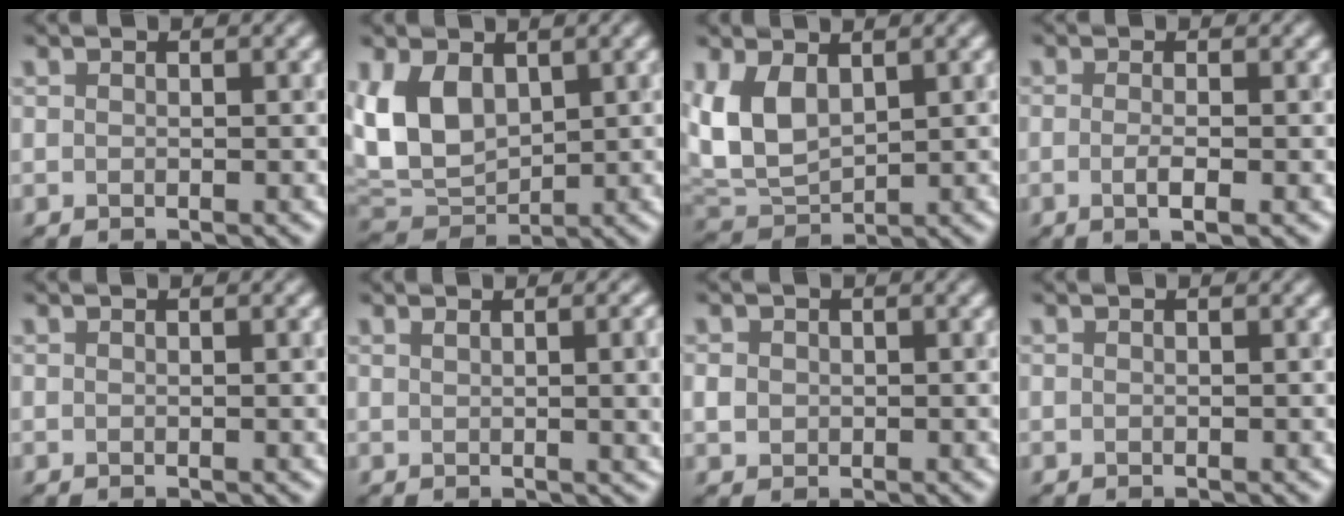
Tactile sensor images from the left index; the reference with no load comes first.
{"total": 5.9, "force": [1.7, 4.0, 3.9], "torque": [-0.088, 0.002, 0.034]}
{"total": 4.8, "force": [1.8, 2.9, 3.4], "torque": [-0.081, 0.004, 0.040]}
{"total": 2.0, "force": [-0.4, 0.6, 1.8], "torque": [-0.028, 0.003, -0.011]}
{"total": 1.3, "force": [0.1, 0.6, 1.2], "torque": [-0.008, 0.005, -0.005]}
{"total": 5.4, "force": [0.7, 2.3, 4.9], "torque": [-0.020, 0.022, 0.010]}
{"total": 1.1, "force": [0.2, 1.1, 0.2], "torque": [-0.004, 0.002, 0.001]}
{"total": 0.0}